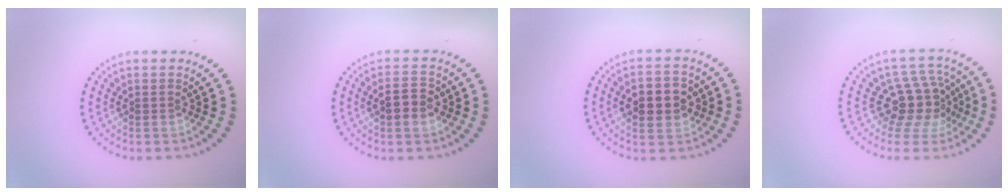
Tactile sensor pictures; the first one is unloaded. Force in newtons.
{"total": 2.8, "press": 2.7, "slide": 0.3}
{"total": 4.6, "press": 4.6, "slide": 0.2}
{"total": 4.3, "press": 3.3, "slide": 2.8}